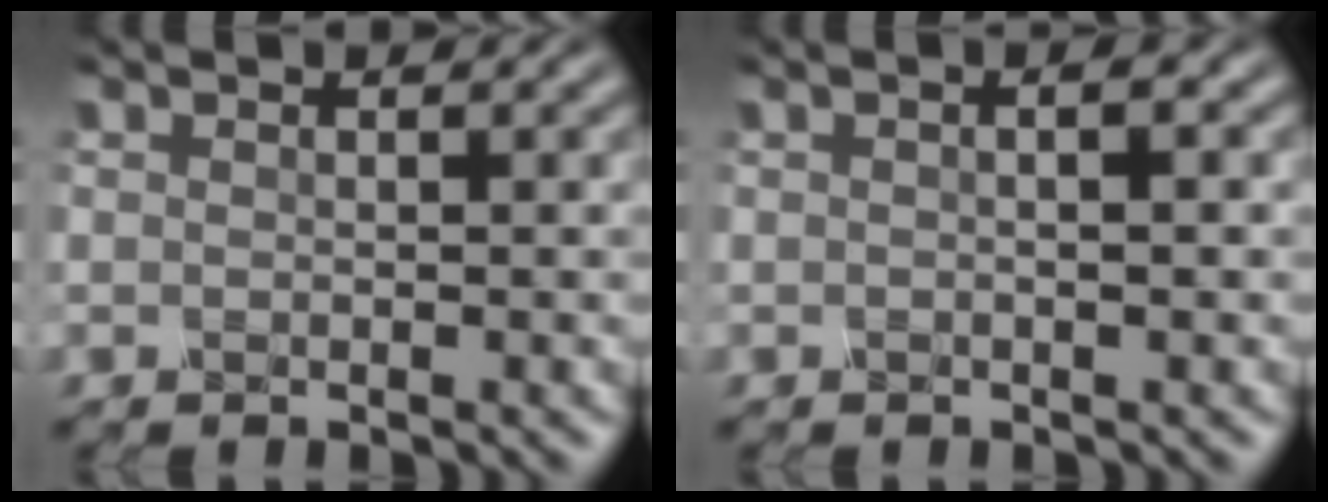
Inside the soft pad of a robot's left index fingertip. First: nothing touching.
{"total": 2.5, "force": [0.7, 1.0, 2.1], "torque": [-0.002, 0.005, -0.013]}